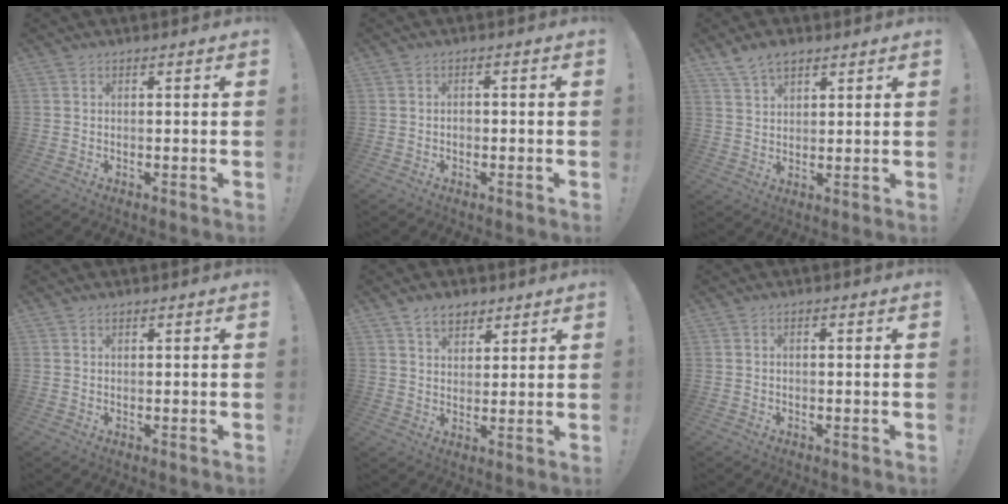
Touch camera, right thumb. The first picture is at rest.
{"total": 1.2, "force": [-0.8, 0.7, 0.5], "torque": [-0.009, 0.003, -0.015]}
{"total": 6.1, "force": [4.5, 3.2, 2.6], "torque": [-0.047, -0.018, 0.085]}
{"total": 0.6, "force": [0.5, 0.2, 0.2], "torque": [0.002, -0.003, 0.009]}
{"total": 6.7, "force": [4.4, 4.4, 2.6], "torque": [-0.039, -0.017, 0.082]}
{"total": 0.8, "force": [-0.5, 0.2, 0.6], "torque": [-0.012, 0.002, -0.009]}